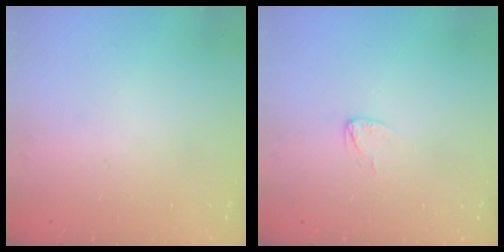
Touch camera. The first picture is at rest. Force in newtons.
{"total": 2.7, "press": 2.7, "slide": 0.2}